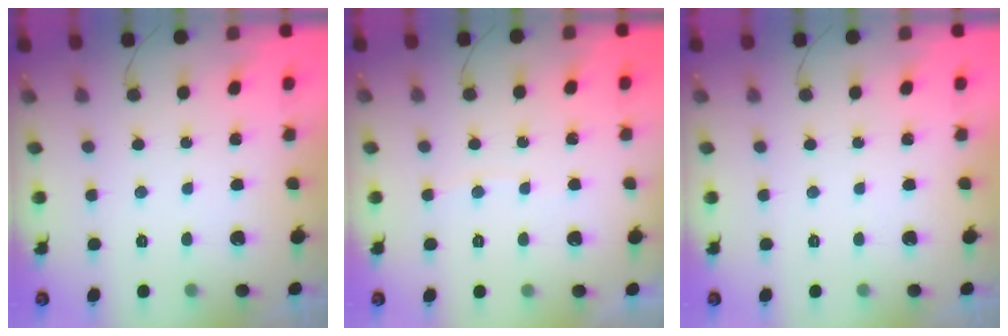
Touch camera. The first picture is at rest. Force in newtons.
{"total": 2.2, "press": 2.2, "slide": 0.3}
{"total": 0.0}